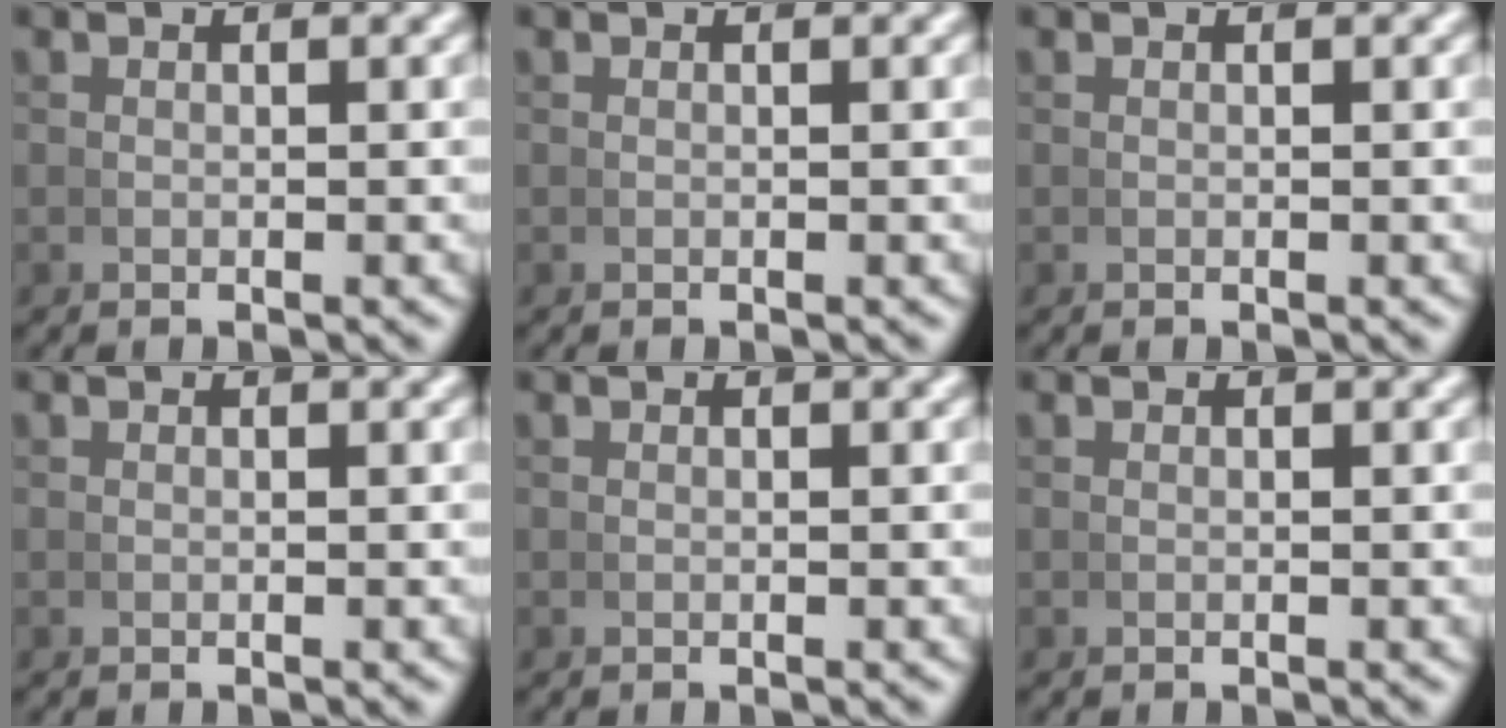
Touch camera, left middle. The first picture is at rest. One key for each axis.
{"total": 0.0}
{"total": 0.0}
{"total": 0.0}
{"total": 0.0}
{"total": 0.0}